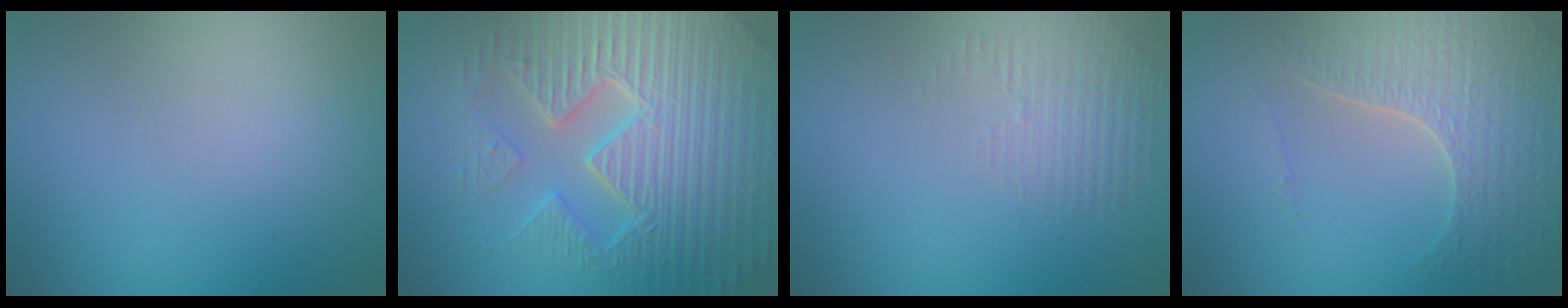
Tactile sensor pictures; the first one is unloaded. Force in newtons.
{"total": 10.1, "press": 6.7, "slide": 7.5}
{"total": 1.4, "press": 0.3, "slide": 1.4}
{"total": 5.1, "press": 4.5, "slide": 2.3}